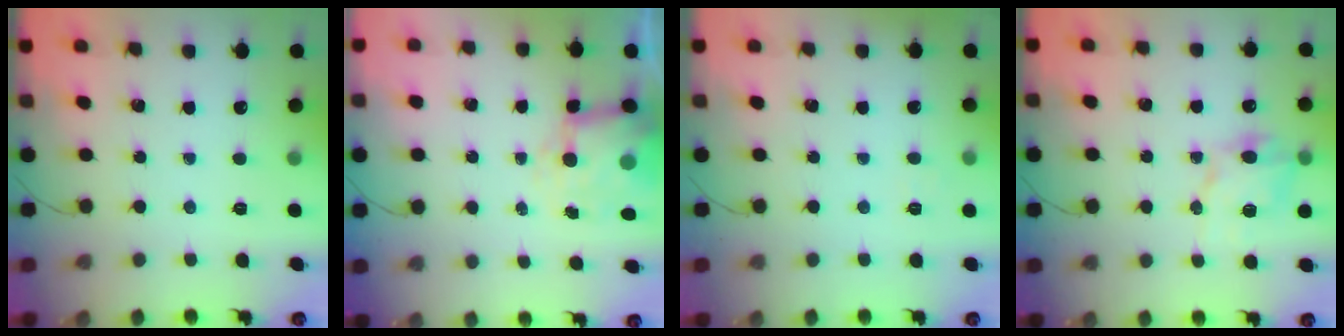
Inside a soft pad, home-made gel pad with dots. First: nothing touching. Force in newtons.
{"total": 6.4, "press": 6.4, "slide": 0.5}
{"total": 3.5, "press": 3.4, "slide": 1.0}
{"total": 9.2, "press": 9.2, "slide": 0.6}